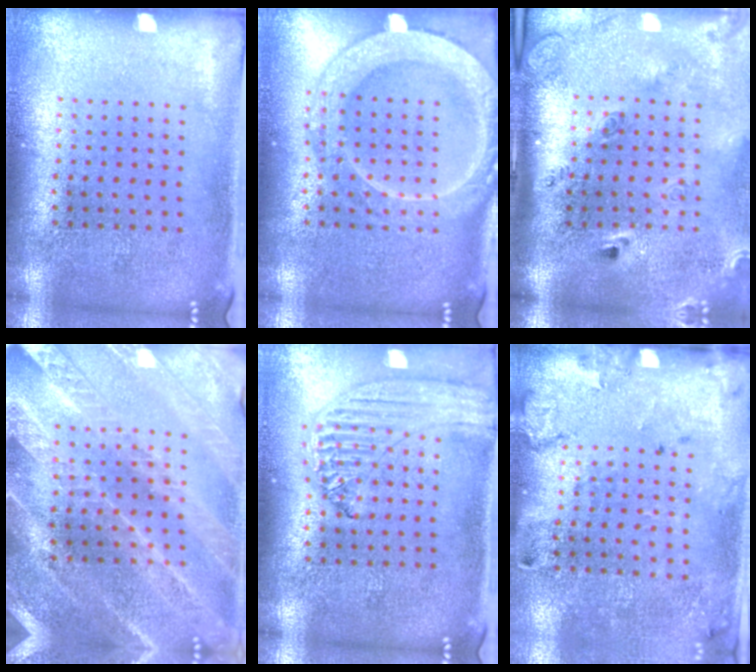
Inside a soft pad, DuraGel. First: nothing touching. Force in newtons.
{"total": 4.2, "press": 4.2, "slide": 0.5}
{"total": 2.9, "press": 2.0, "slide": 2.1}
{"total": 2.3, "press": 2.3, "slide": 0.3}
{"total": 1.2, "press": 1.2, "slide": 0.2}
{"total": 2.1, "press": 1.4, "slide": 1.6}